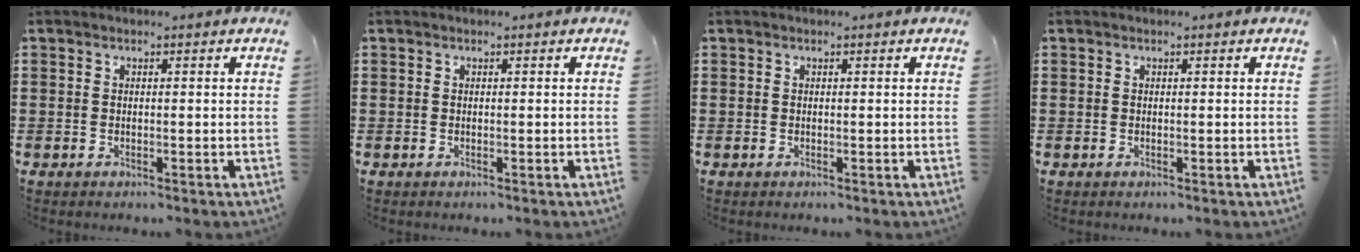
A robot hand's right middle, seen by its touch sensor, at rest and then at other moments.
{"total": 0.0}
{"total": 0.0}
{"total": 0.0}